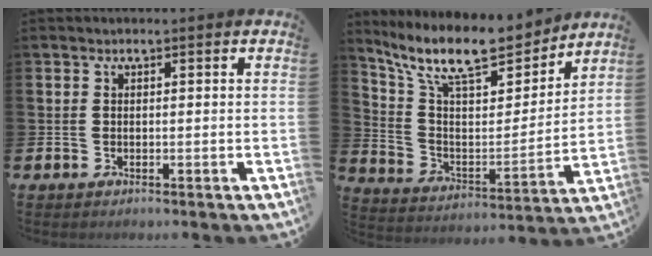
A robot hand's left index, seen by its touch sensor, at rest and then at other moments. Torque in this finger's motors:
{"motor_torque": [0.90, -0.88, 0.82, 0.21]}